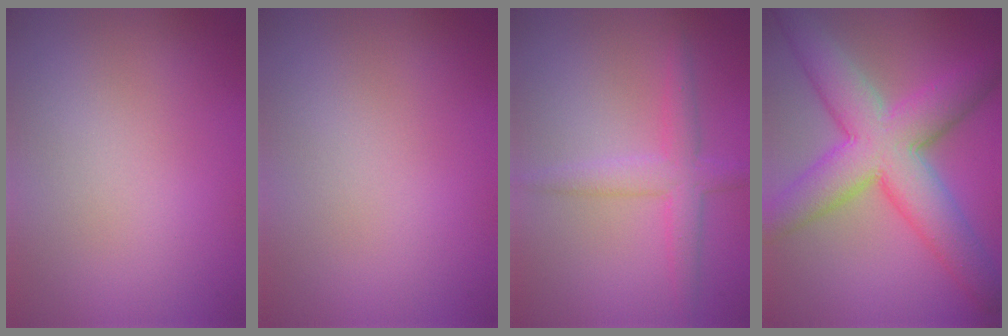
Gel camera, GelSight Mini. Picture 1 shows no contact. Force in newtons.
{"total": 0.0}
{"total": 3.0, "press": 3.0, "slide": 0.1}
{"total": 9.7, "press": 9.7, "slide": 0.3}